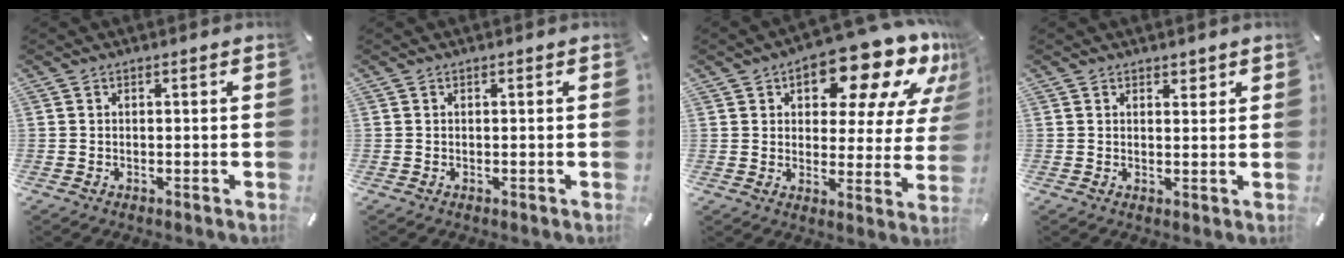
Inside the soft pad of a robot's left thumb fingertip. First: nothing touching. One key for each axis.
{"total": 0.0}
{"total": 18.6, "fx": 12.9, "fy": 8.1, "fz": 10.6, "tx": -0.143, "ty": -0.093, "tz": 0.212}
{"total": 1.9, "fx": 1.4, "fy": 1.3, "fz": 0.2, "tx": 0.011, "ty": -0.006, "tz": 0.023}